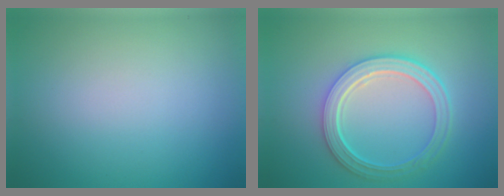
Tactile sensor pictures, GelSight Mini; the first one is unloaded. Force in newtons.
{"total": 5.3, "press": 3.8, "slide": 3.6}